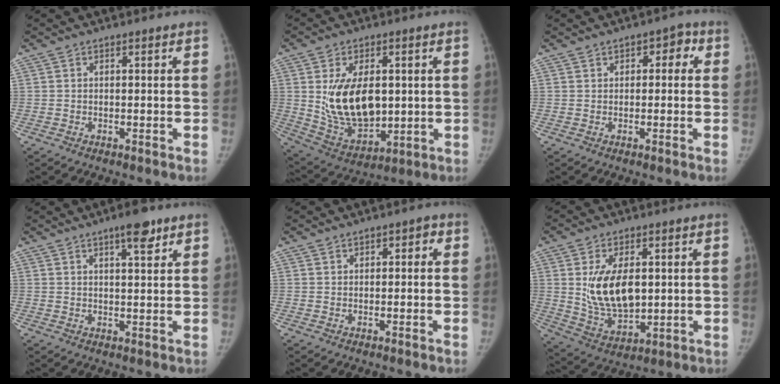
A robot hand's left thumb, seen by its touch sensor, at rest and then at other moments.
{"total": 15.5, "force": [1.5, 9.5, 12.2], "torque": [-0.181, -0.019, 0.048]}
{"total": 3.4, "force": [0.9, 2.4, 2.2], "torque": [0.000, 0.005, 0.005]}
{"total": 5.3, "force": [3.3, 1.5, 3.9], "torque": [-0.046, -0.018, 0.048]}
{"total": 1.9, "force": [0.7, 1.4, 1.1], "torque": [-0.001, 0.002, 0.006]}
{"total": 12.8, "force": [1.8, 7.4, 10.2], "torque": [-0.160, -0.018, 0.048]}